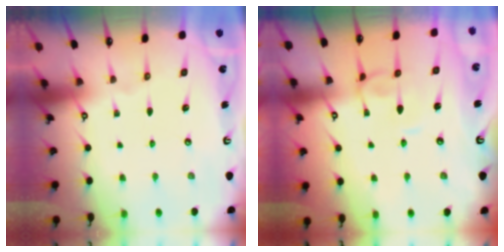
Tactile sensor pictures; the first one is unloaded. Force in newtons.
{"total": 1.9, "press": 1.9, "slide": 0.2}